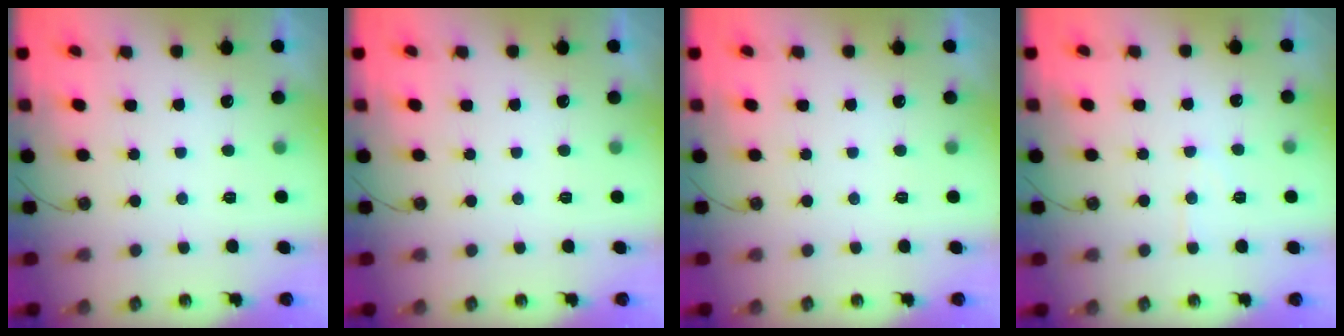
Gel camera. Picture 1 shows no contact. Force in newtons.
{"total": 0.0}
{"total": 0.0}
{"total": 6.2, "press": 6.2, "slide": 0.4}